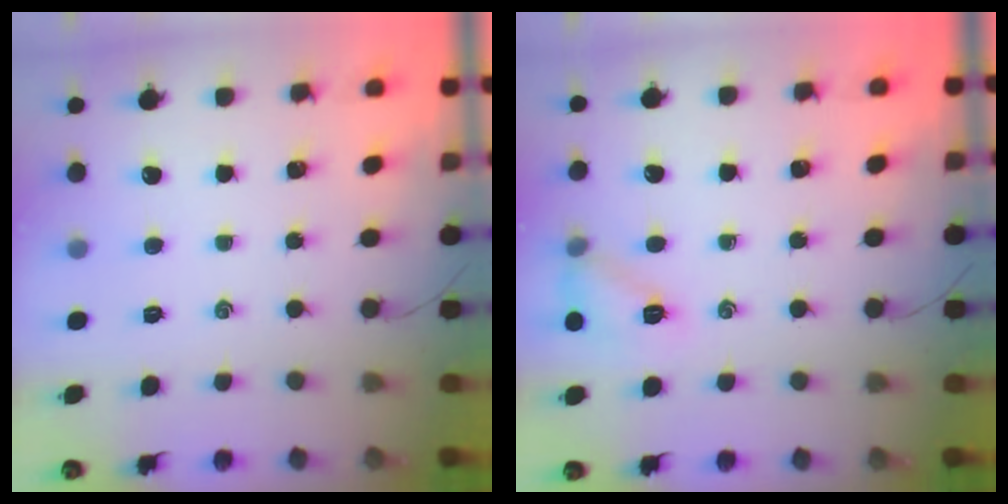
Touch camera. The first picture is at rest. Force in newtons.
{"total": 8.7, "press": 8.7, "slide": 1.0}